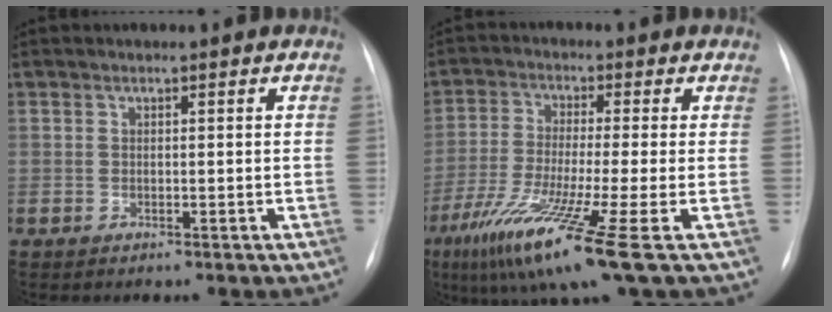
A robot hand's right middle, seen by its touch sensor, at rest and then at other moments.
{"total": 12.6, "force": [-6.5, -0.9, 10.8], "torque": [-0.215, -0.042, -0.118]}